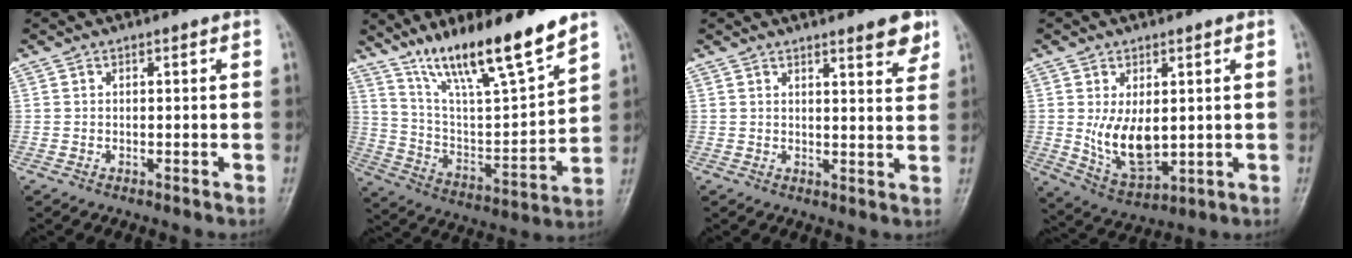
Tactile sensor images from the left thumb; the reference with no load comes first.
{"total": 19.1, "force": [13.8, 2.9, 12.8], "torque": [-0.196, -0.070, 0.250]}
{"total": 5.2, "force": [3.6, 1.0, 3.5], "torque": [-0.035, -0.024, 0.046]}
{"total": 9.2, "force": [0.7, 5.2, 7.6], "torque": [-0.118, -0.023, 0.032]}